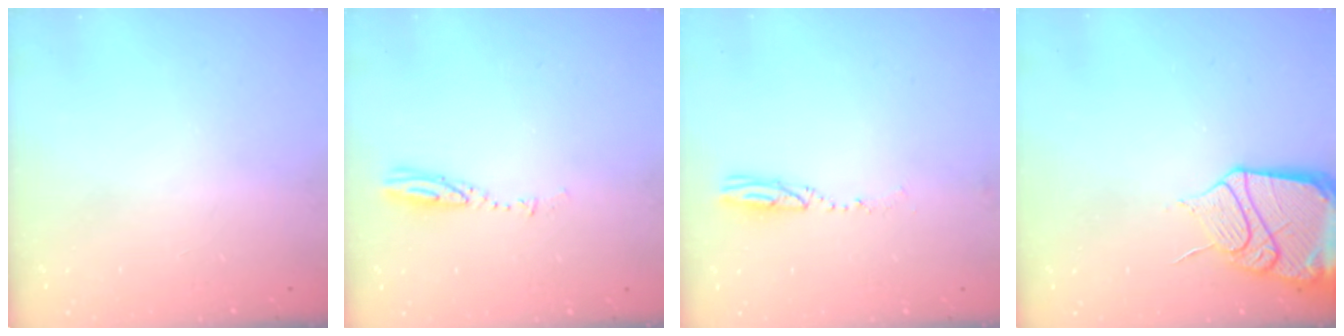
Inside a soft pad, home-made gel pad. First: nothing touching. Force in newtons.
{"total": 3.6, "press": 3.6, "slide": 0.1}
{"total": 3.8, "press": 3.7, "slide": 0.6}
{"total": 17.6, "press": 17.4, "slide": 2.9}